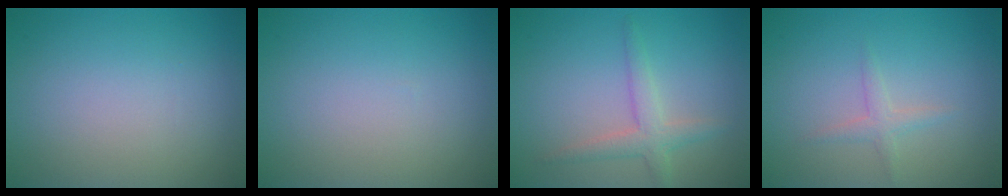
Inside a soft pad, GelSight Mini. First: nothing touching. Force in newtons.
{"total": 0.0}
{"total": 2.5, "press": 2.5, "slide": 0.2}
{"total": 1.3, "press": 1.3, "slide": 0.1}